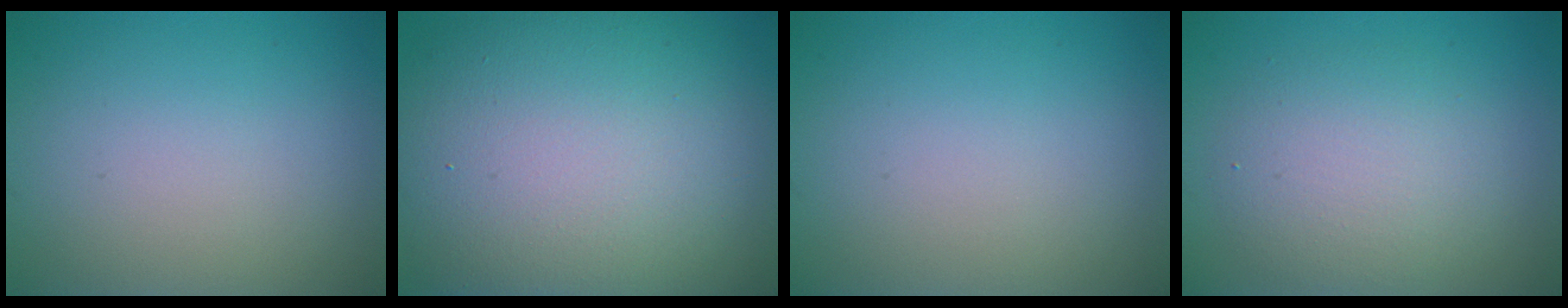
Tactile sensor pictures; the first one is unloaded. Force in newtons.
{"total": 13.3, "press": 13.2, "slide": 0.8}
{"total": 0.0}
{"total": 4.4, "press": 4.4, "slide": 0.3}